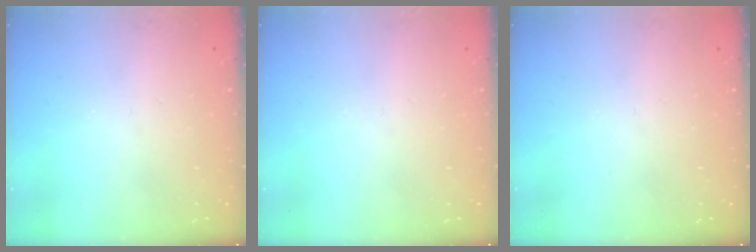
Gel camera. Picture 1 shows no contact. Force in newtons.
{"total": 0.0}
{"total": 0.0}